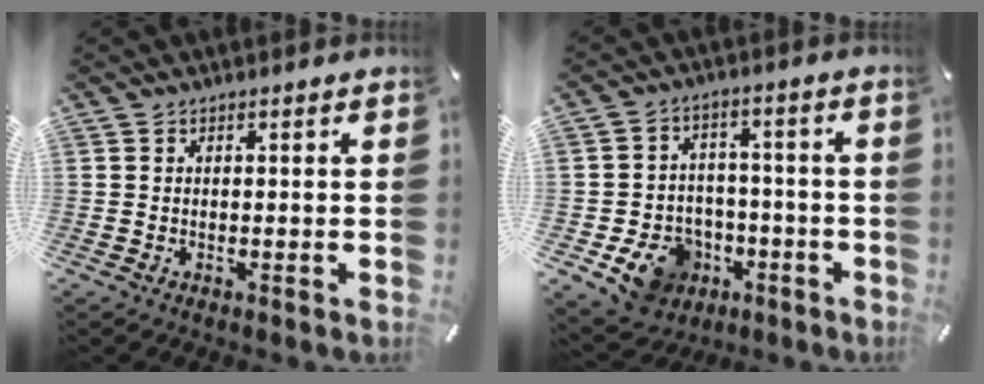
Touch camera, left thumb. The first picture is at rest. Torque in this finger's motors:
{"motor_torque": [1.40, 1.72, 0.13, 0.09, 0.14]}